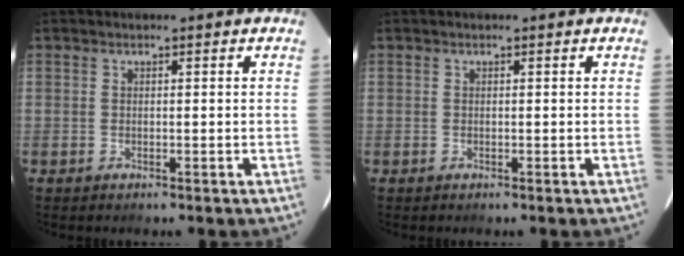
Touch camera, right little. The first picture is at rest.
{"total": 0.0}